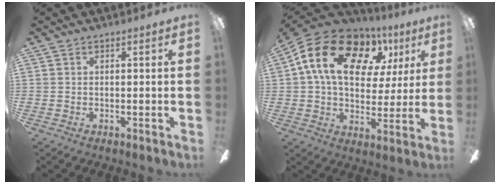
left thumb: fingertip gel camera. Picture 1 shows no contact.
{"total": 19.2, "force": [8.2, 12.4, 12.2], "torque": [-0.211, -0.015, 0.145]}